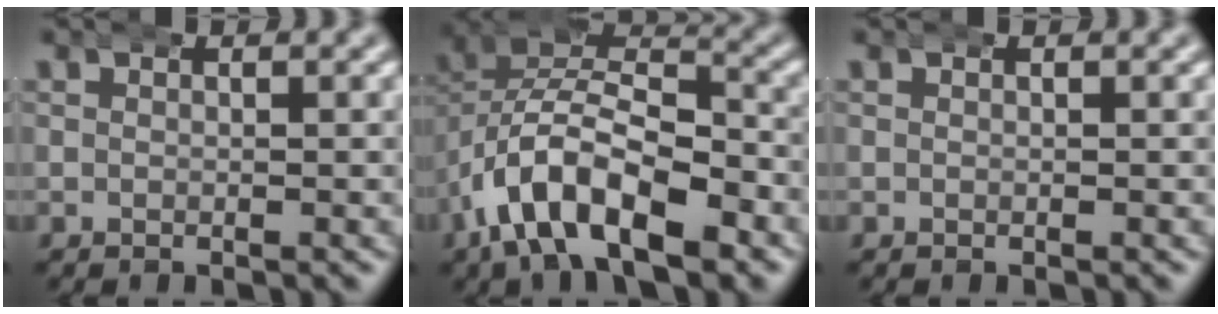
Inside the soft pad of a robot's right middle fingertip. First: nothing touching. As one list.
[{"total": 11.4, "force": [-3.0, 8.5, 6.9], "torque": [-0.135, -0.015, -0.061]}, {"total": 0.0}]